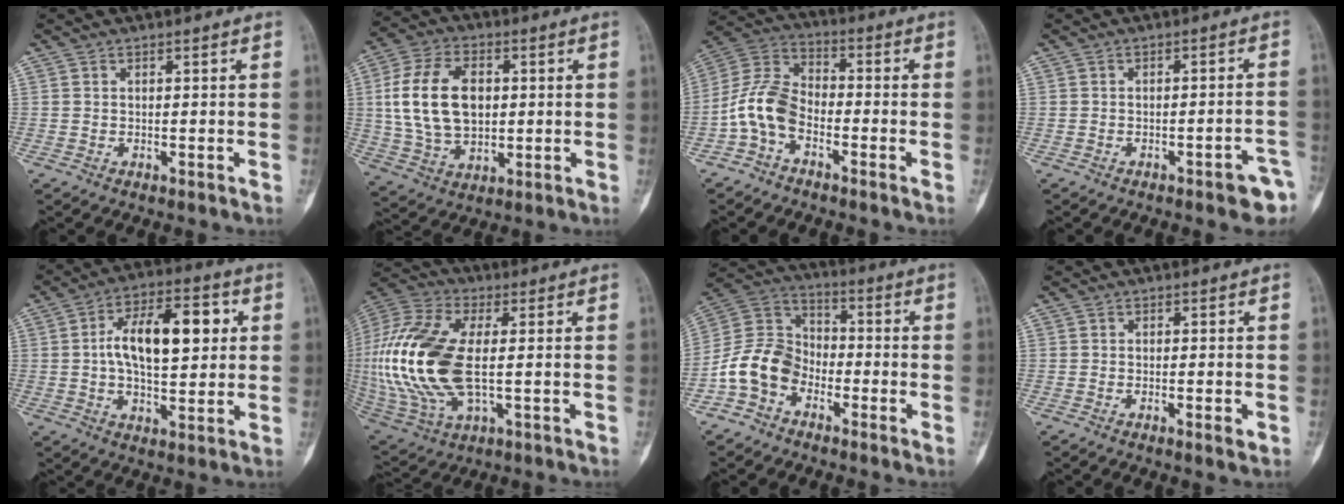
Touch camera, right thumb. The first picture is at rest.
{"total": 16.0, "force": [1.9, 10.3, 12.0], "torque": [-0.211, 0.004, 0.039]}
{"total": 9.6, "force": [-3.7, 5.9, 6.6], "torque": [-0.133, 0.044, -0.086]}
{"total": 5.9, "force": [-3.3, 1.7, 4.6], "torque": [-0.045, 0.023, -0.036]}
{"total": 15.8, "force": [2.5, 7.8, 13.5], "torque": [-0.198, 0.016, 0.035]}
{"total": 23.1, "force": [0.0, 11.5, 20.0], "torque": [-0.455, -0.006, 0.007]}
{"total": 10.8, "force": [-4.9, 8.0, 5.3], "torque": [-0.092, 0.057, -0.109]}
{"total": 2.2, "force": [-0.8, 0.4, 2.0], "torque": [-0.033, -0.002, -0.011]}